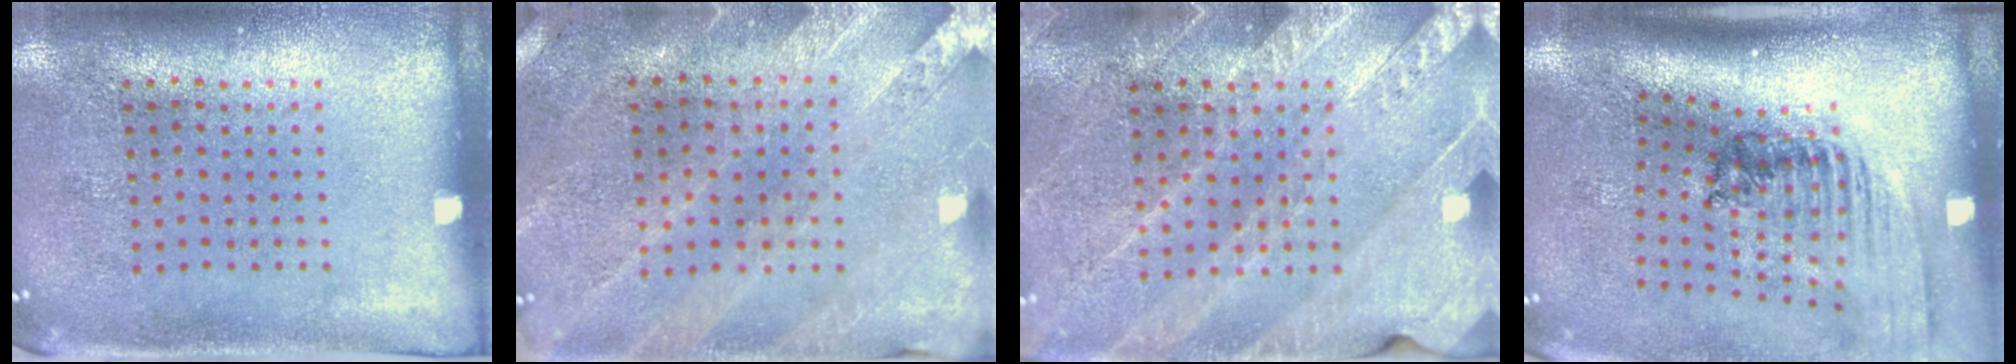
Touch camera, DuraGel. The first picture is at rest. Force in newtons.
{"total": 0.6, "press": 0.6, "slide": 0.2}
{"total": 2.9, "press": 2.7, "slide": 0.9}
{"total": 1.8, "press": 1.4, "slide": 1.2}